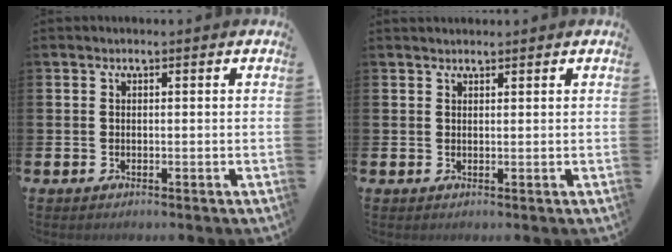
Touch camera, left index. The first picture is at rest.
{"total": 1.3, "force": [1.2, 0.3, 0.0], "torque": [0.013, -0.002, 0.021]}